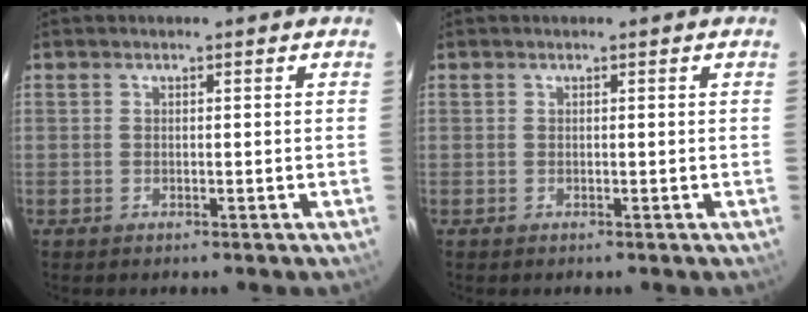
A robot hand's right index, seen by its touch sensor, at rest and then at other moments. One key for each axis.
{"total": 0.0}